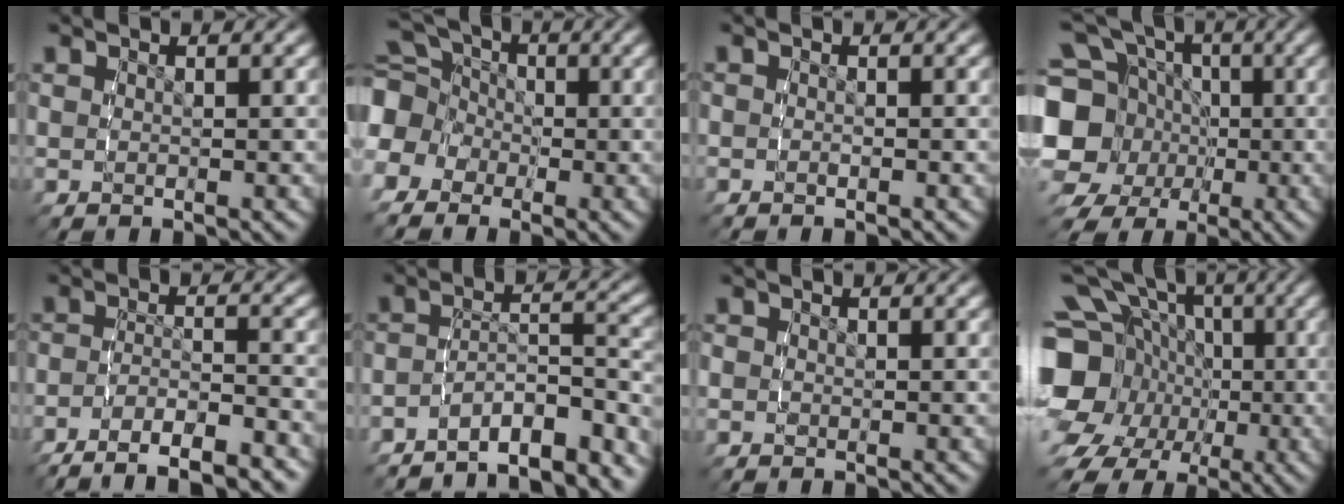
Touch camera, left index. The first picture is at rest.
{"total": 10.3, "force": [-0.1, 9.3, 4.5], "torque": [-0.104, -0.015, -0.017]}
{"total": 0.6, "force": [-0.4, 0.4, 0.1], "torque": [-0.005, -0.001, -0.010]}
{"total": 11.9, "force": [-0.4, 10.6, 5.2], "torque": [-0.121, -0.042, -0.009]}
{"total": 8.5, "force": [-7.6, 2.6, 2.9], "torque": [-0.046, -0.023, -0.116]}
{"total": 11.5, "force": [-10.3, 3.9, 3.2], "torque": [-0.037, -0.031, -0.156]}
{"total": 1.3, "force": [-0.3, 1.3, 0.1], "torque": [-0.008, -0.004, -0.008]}
{"total": 14.2, "force": [-0.1, 12.3, 7.1], "torque": [-0.127, -0.025, -0.014]}